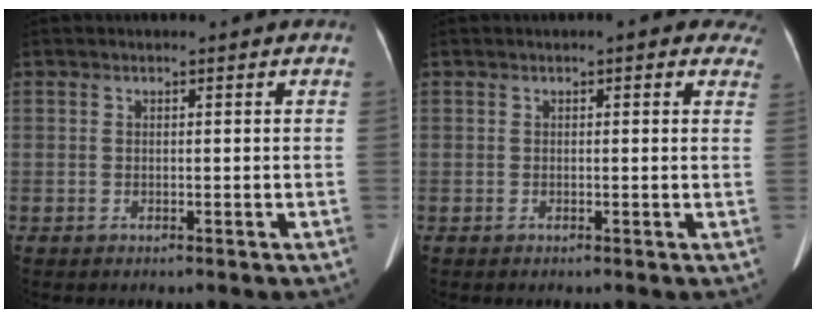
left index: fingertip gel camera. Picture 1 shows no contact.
{"total": 4.2, "force": [3.0, 1.7, 2.5], "torque": [-0.009, 0.012, 0.019]}